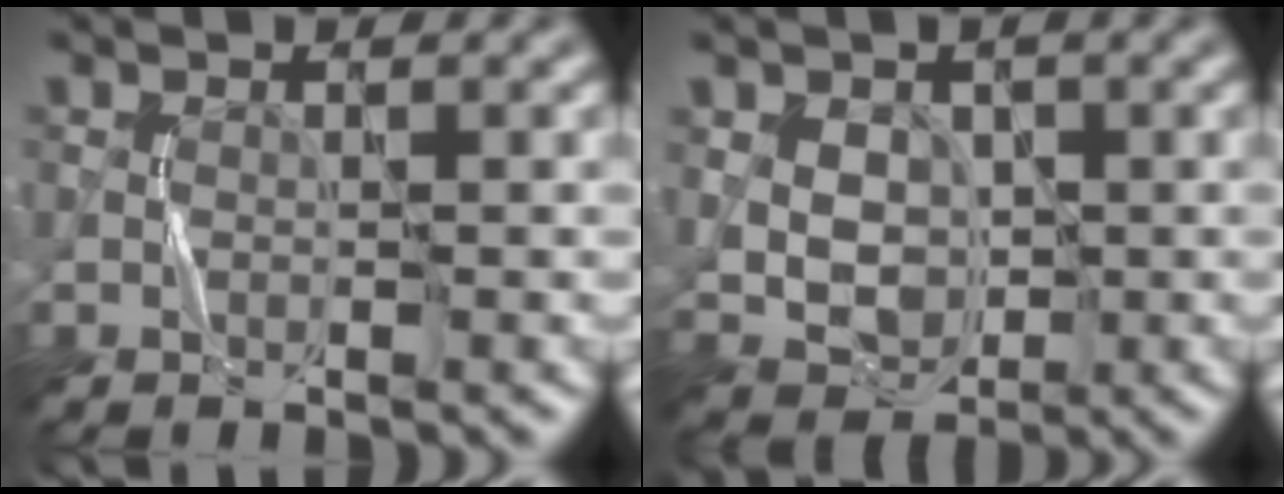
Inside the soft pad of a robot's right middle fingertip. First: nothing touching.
{"total": 4.1, "force": [0.4, 3.3, 2.5], "torque": [-0.041, -0.006, 0.021]}